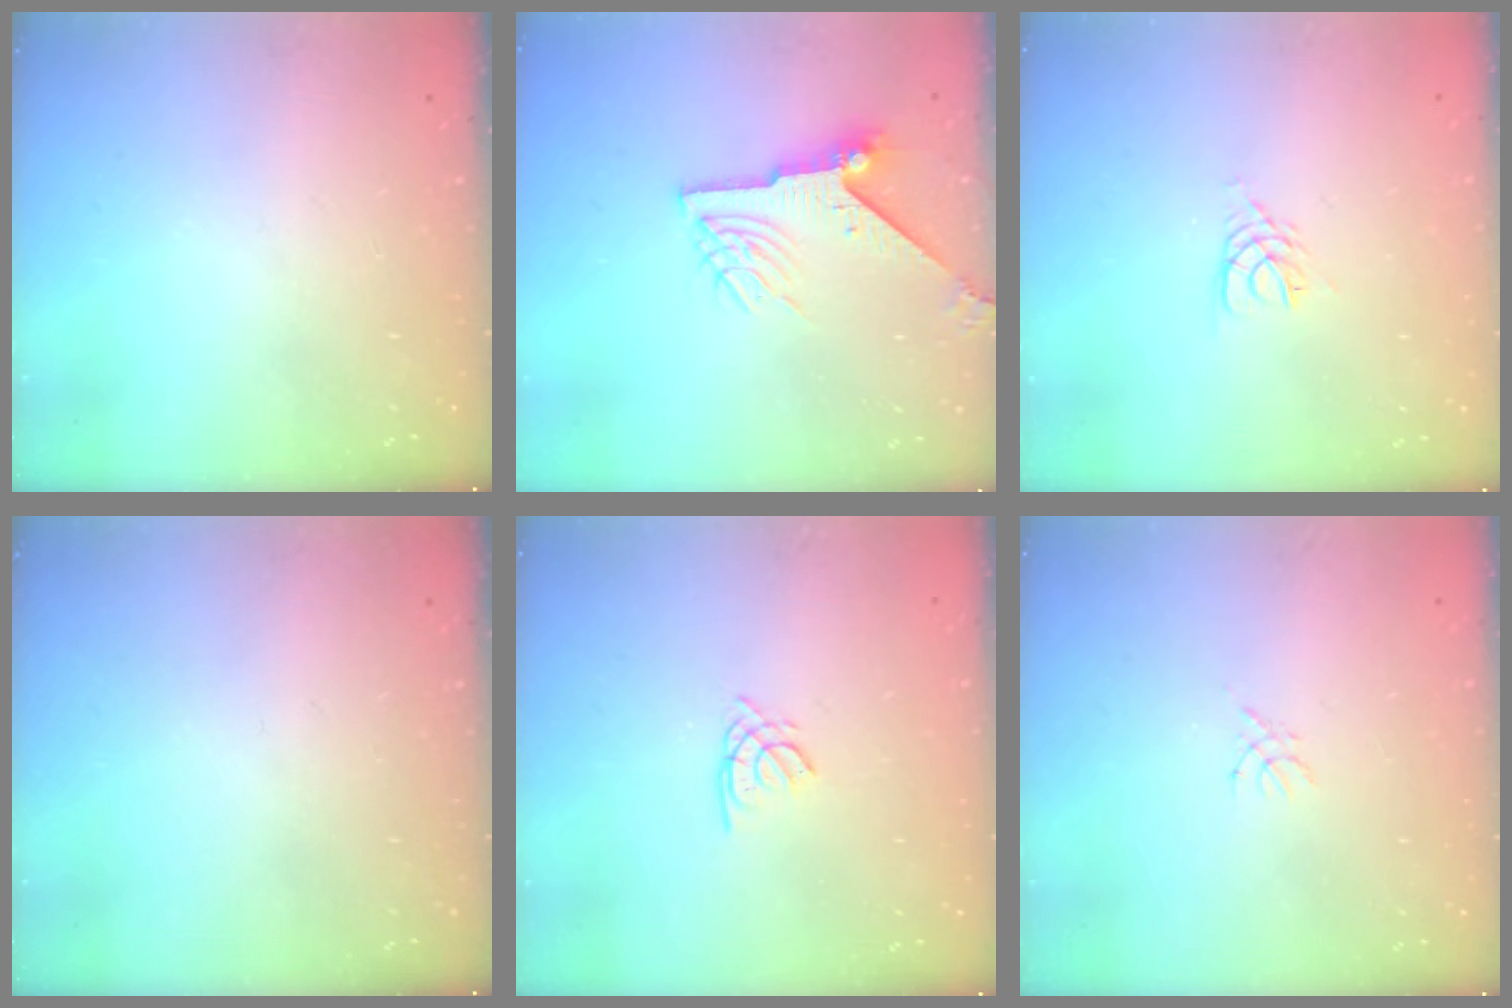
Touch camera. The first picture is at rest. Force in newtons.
{"total": 8.4, "press": 8.4, "slide": 0.6}
{"total": 3.0, "press": 2.9, "slide": 0.4}
{"total": 0.0}
{"total": 1.6, "press": 1.5, "slide": 0.4}
{"total": 1.4, "press": 1.4, "slide": 0.3}